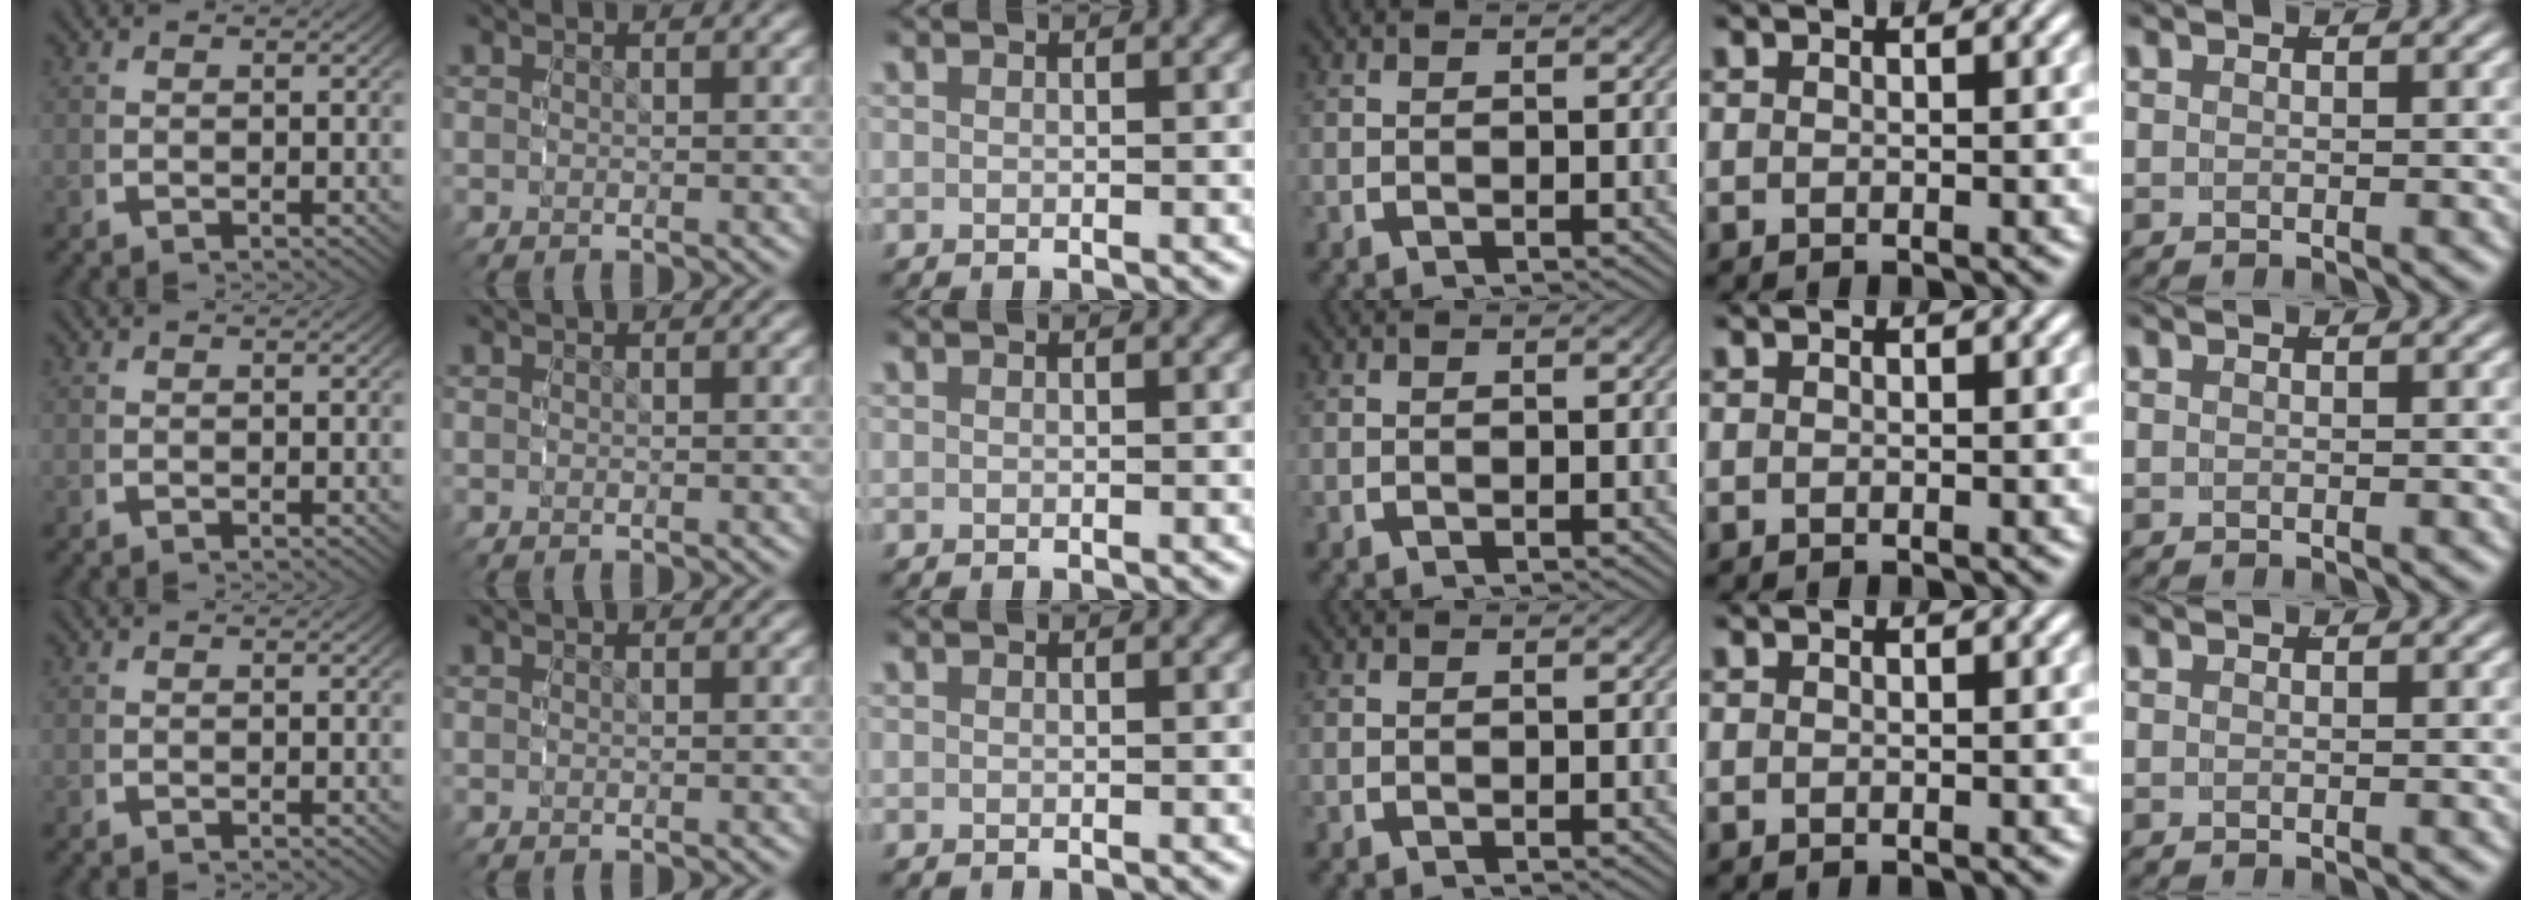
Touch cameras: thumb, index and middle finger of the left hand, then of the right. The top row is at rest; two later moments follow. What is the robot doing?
{"motion": "reach", "object": "backpack"}